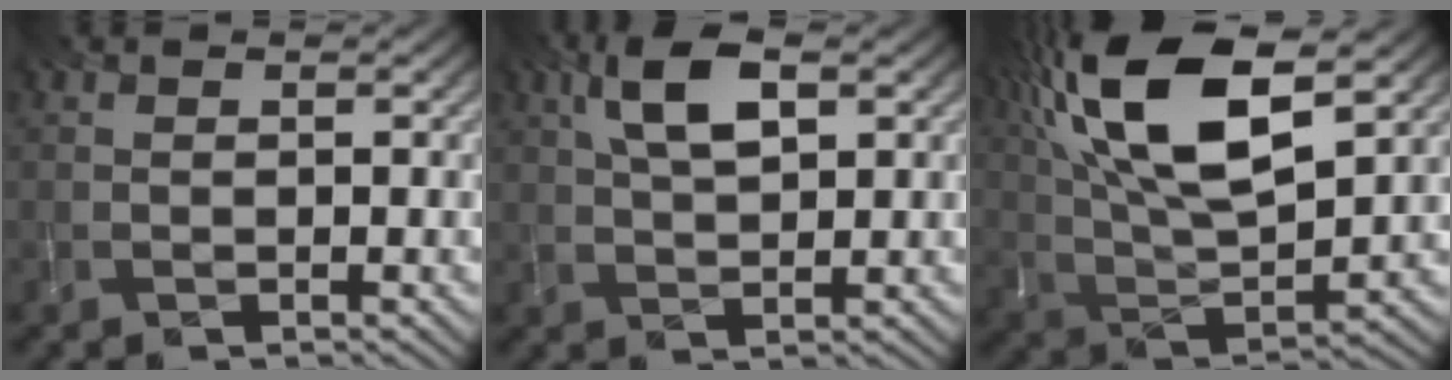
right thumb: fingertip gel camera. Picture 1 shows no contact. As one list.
[{"total": 6.4, "force": [2.5, 2.6, 5.2], "torque": [-0.115, 0.008, 0.047]}, {"total": 17.3, "force": [7.9, 6.7, 13.9], "torque": [-0.313, 0.025, 0.141]}]